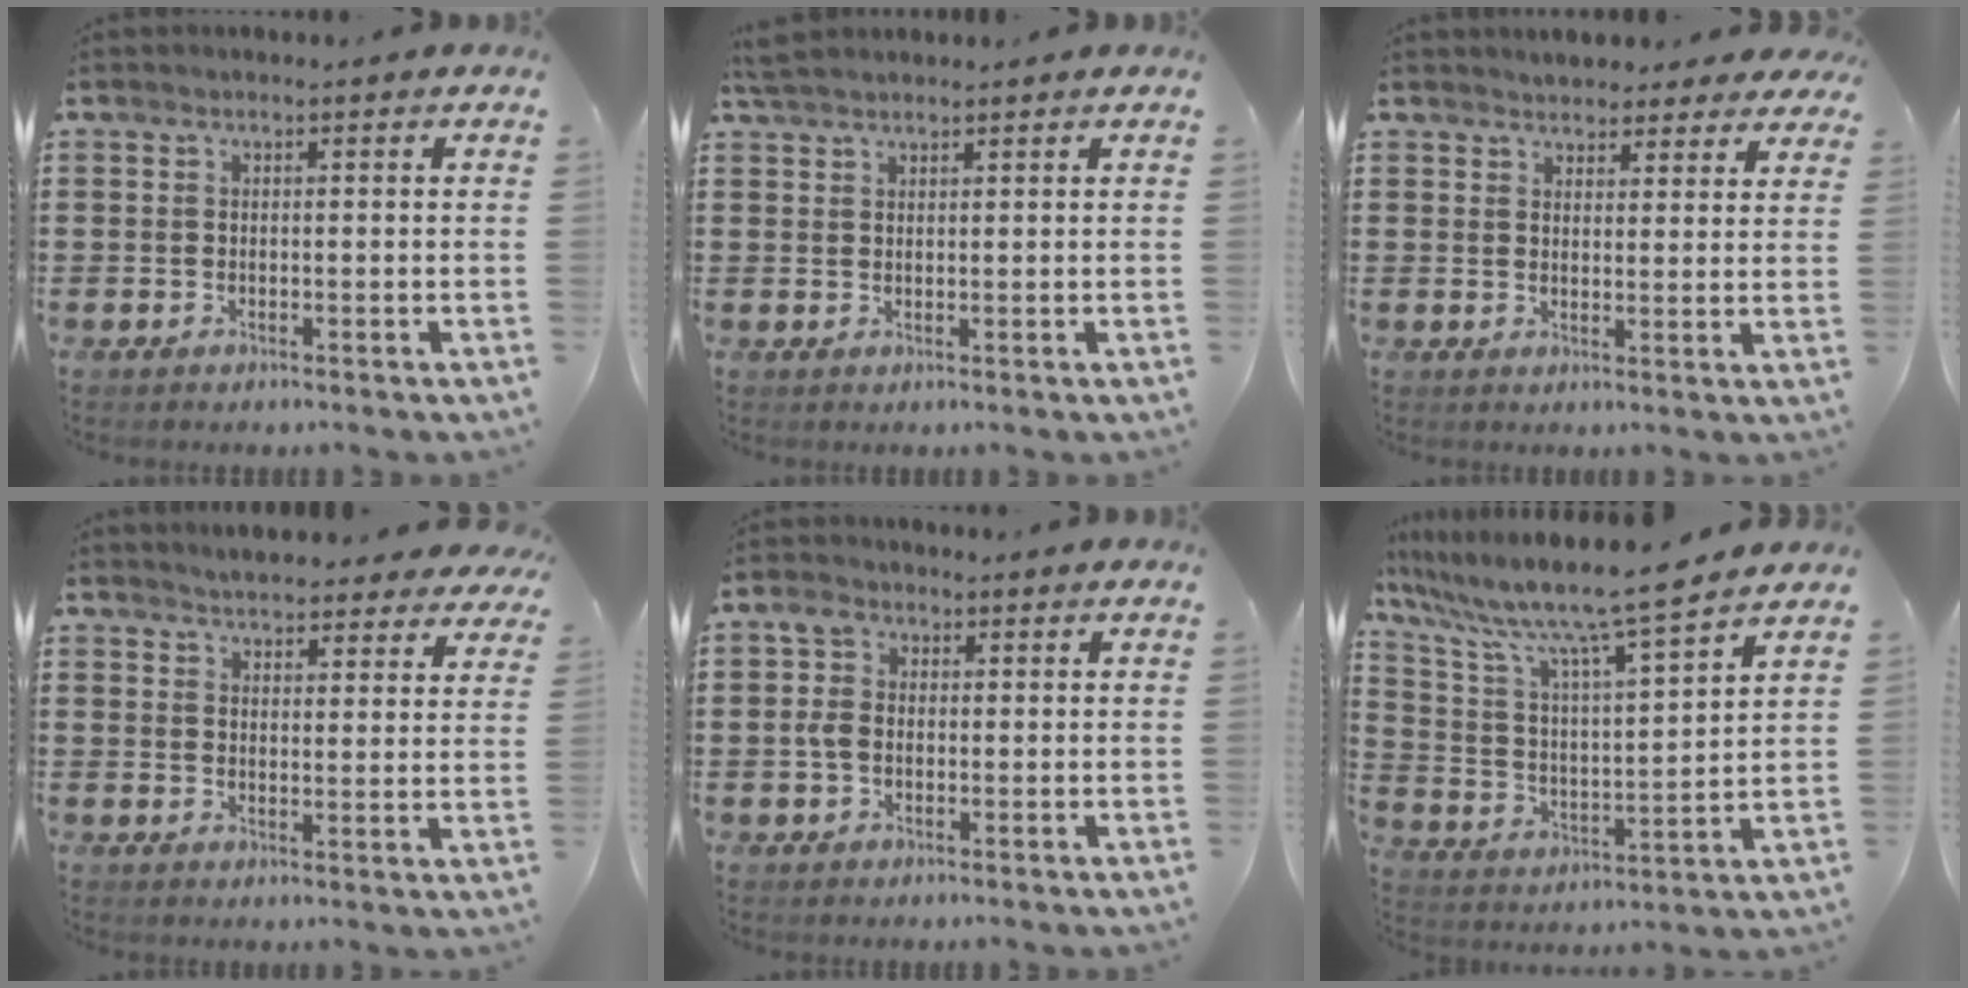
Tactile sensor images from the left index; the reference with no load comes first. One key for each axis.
{"total": 2.4, "fx": 2.2, "fy": 0.5, "fz": 0.9, "tx": -0.022, "ty": 0.004, "tz": 0.042}
{"total": 3.4, "fx": 3.3, "fy": 0.9, "fz": -0.1, "tx": -0.002, "ty": -0.009, "tz": 0.061}
{"total": 4.2, "fx": 4.2, "fy": 0.5, "fz": 0.4, "tx": -0.024, "ty": -0.013, "tz": 0.077}
{"total": 3.8, "fx": 0.1, "fy": 3.1, "fz": 2.2, "tx": -0.064, "ty": 0.005, "tz": -0.005}
{"total": 9.4, "fx": 7.9, "fy": -0.3, "fz": 5.0, "tx": -0.130, "ty": -0.056, "tz": 0.126}